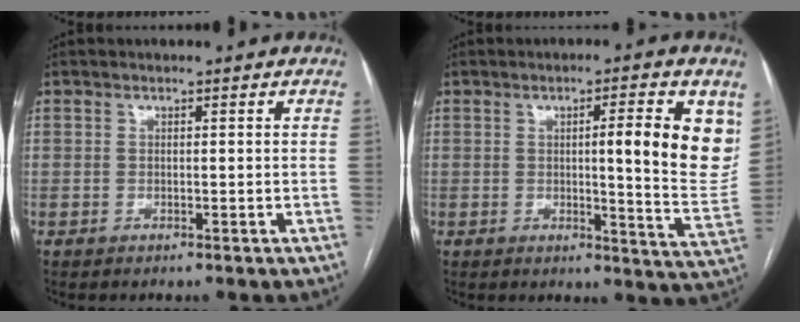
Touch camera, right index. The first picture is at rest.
{"total": 11.8, "force": [3.5, 1.1, 11.2], "torque": [-0.130, -0.013, 0.040]}